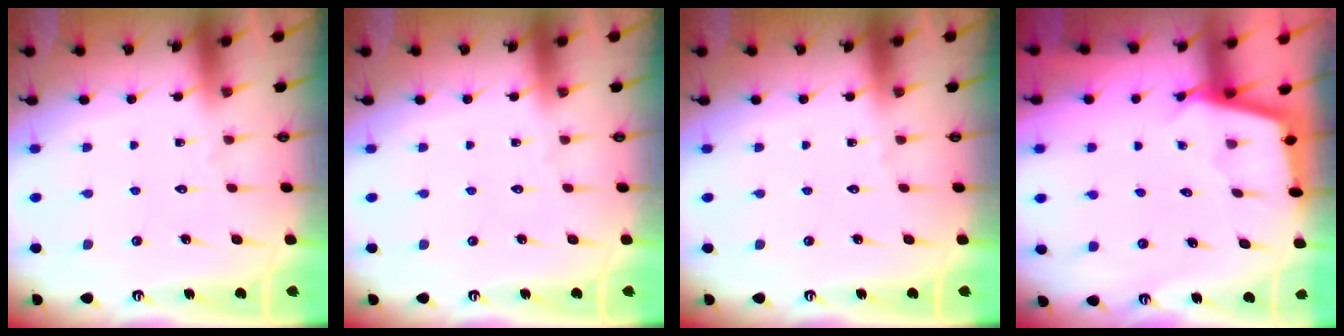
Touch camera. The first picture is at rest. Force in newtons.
{"total": 0.0}
{"total": 0.0}
{"total": 2.3, "press": 2.3, "slide": 0.1}